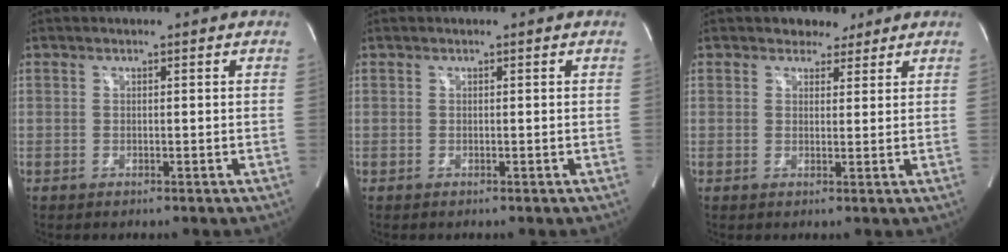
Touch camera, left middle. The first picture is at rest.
{"total": 0.0}
{"total": 3.2, "force": [2.5, 2.0, 0.6], "torque": [-0.006, 0.006, 0.034]}